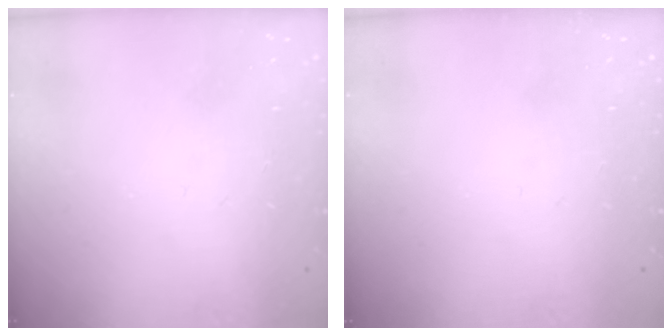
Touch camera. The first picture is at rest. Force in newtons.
{"total": 0.0}